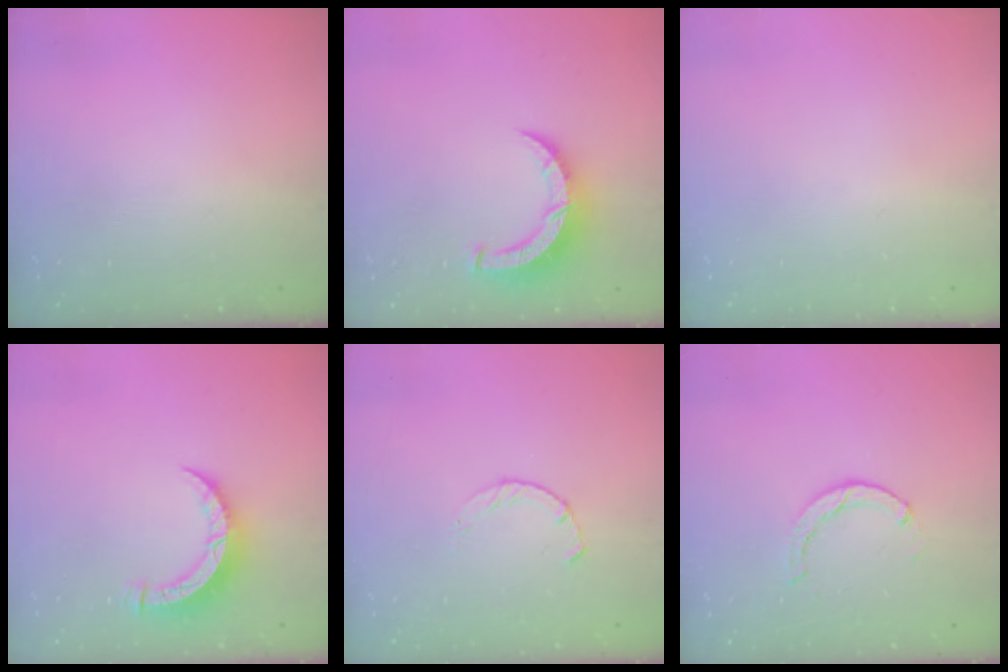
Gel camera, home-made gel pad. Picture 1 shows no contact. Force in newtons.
{"total": 8.4, "press": 8.3, "slide": 1.0}
{"total": 0.0}
{"total": 6.3, "press": 6.3, "slide": 0.6}
{"total": 2.2, "press": 2.2, "slide": 0.4}
{"total": 0.0}